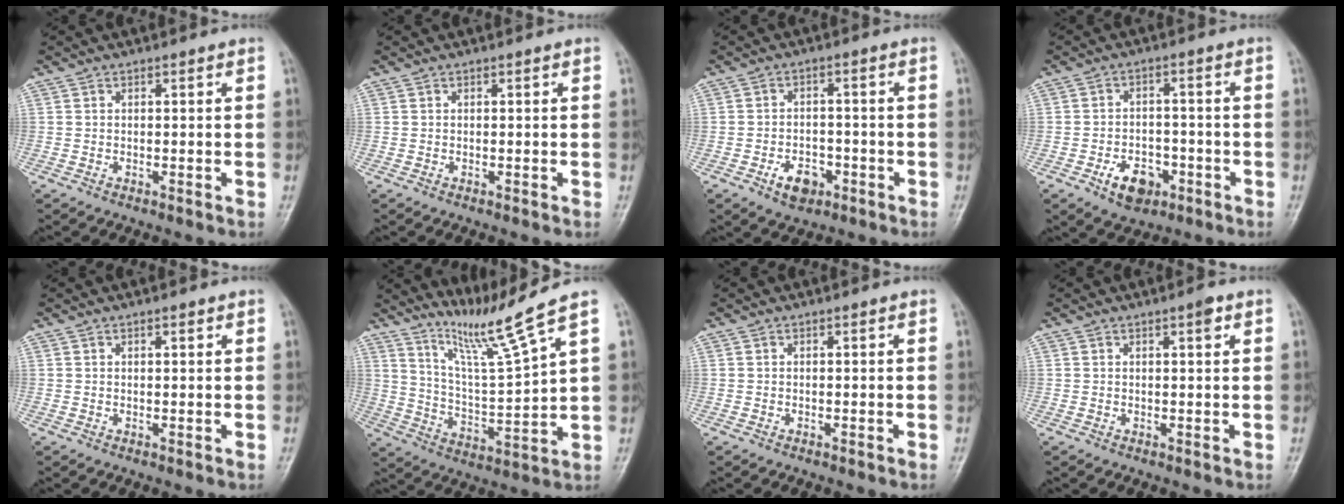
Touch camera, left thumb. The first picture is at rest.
{"total": 0.0}
{"total": 5.8, "force": [-2.9, 3.9, 3.3], "torque": [-0.038, 0.021, -0.044]}
{"total": 7.3, "force": [-3.5, 4.9, 4.2], "torque": [-0.044, 0.023, -0.053]}
{"total": 1.1, "force": [0.6, 0.4, 0.9], "torque": [-0.011, 0.001, 0.007]}
{"total": 10.7, "force": [8.6, -2.3, 5.9], "torque": [-0.105, -0.077, 0.171]}
{"total": 0.0}
{"total": 1.8, "force": [0.9, 0.4, 1.5], "torque": [-0.019, 0.000, 0.011]}